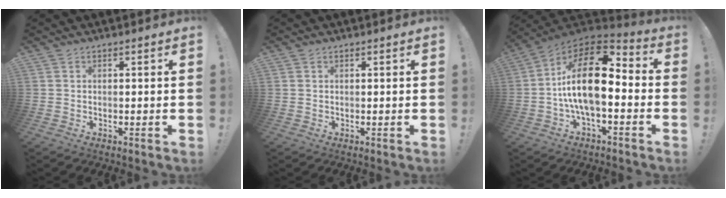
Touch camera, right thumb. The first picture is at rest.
{"total": 0.7, "force": [0.5, 0.5, 0.2], "torque": [0.002, -0.001, 0.009]}
{"total": 18.8, "force": [0.3, 8.3, 16.8], "torque": [-0.307, 0.005, 0.002]}